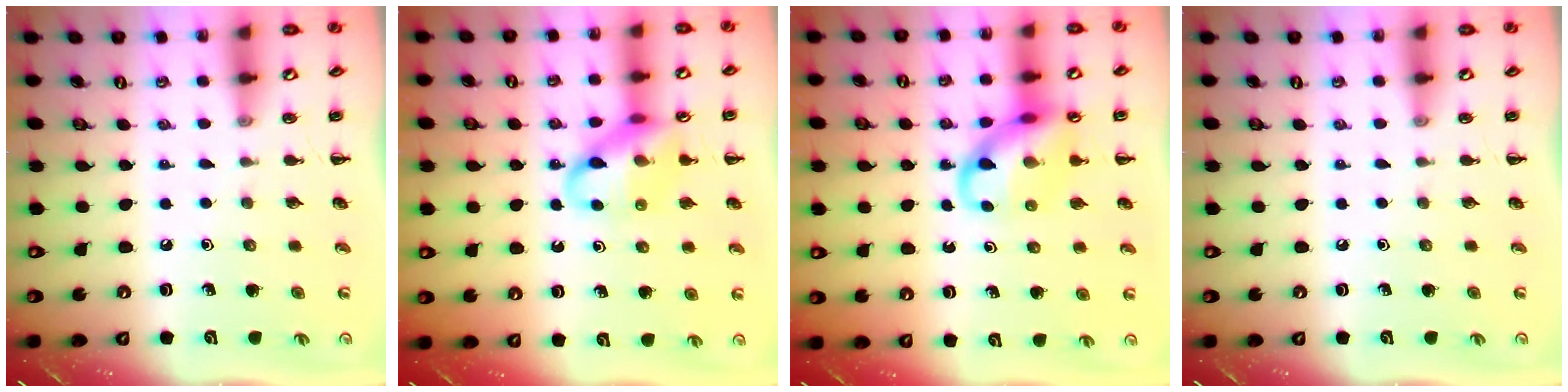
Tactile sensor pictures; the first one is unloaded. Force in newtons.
{"total": 14.1, "press": 14.0, "slide": 1.8}
{"total": 12.6, "press": 12.5, "slide": 1.9}
{"total": 0.0}